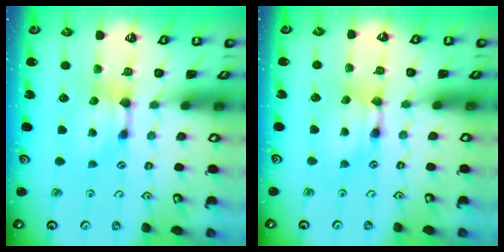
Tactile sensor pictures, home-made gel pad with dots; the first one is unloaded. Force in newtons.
{"total": 1.7, "press": 1.6, "slide": 0.2}